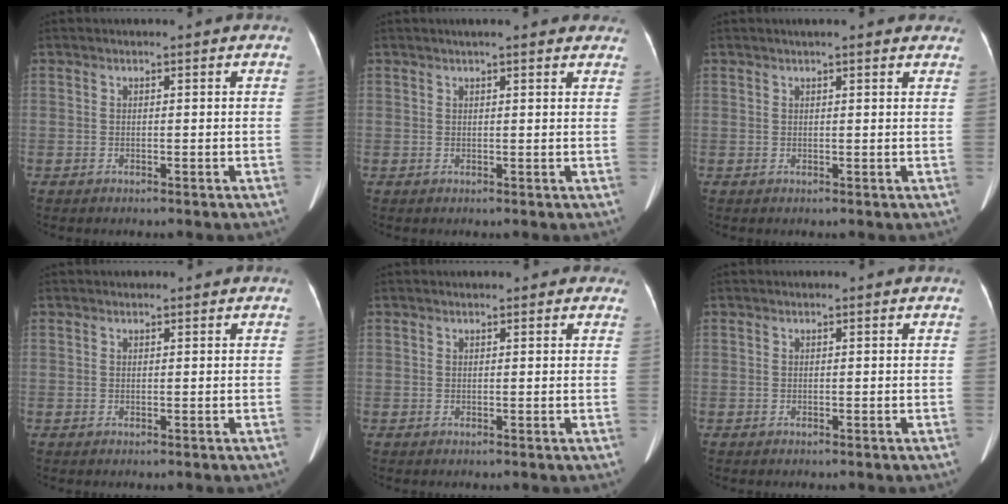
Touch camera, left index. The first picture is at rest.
{"total": 8.6, "force": [7.3, 1.6, 4.1], "torque": [-0.042, 0.018, 0.077]}
{"total": 7.1, "force": [6.0, 1.4, 3.5], "torque": [-0.037, 0.021, 0.064]}
{"total": 0.0}
{"total": 2.9, "force": [2.3, 1.3, 1.2], "torque": [-0.005, 0.018, 0.019]}
{"total": 0.0}